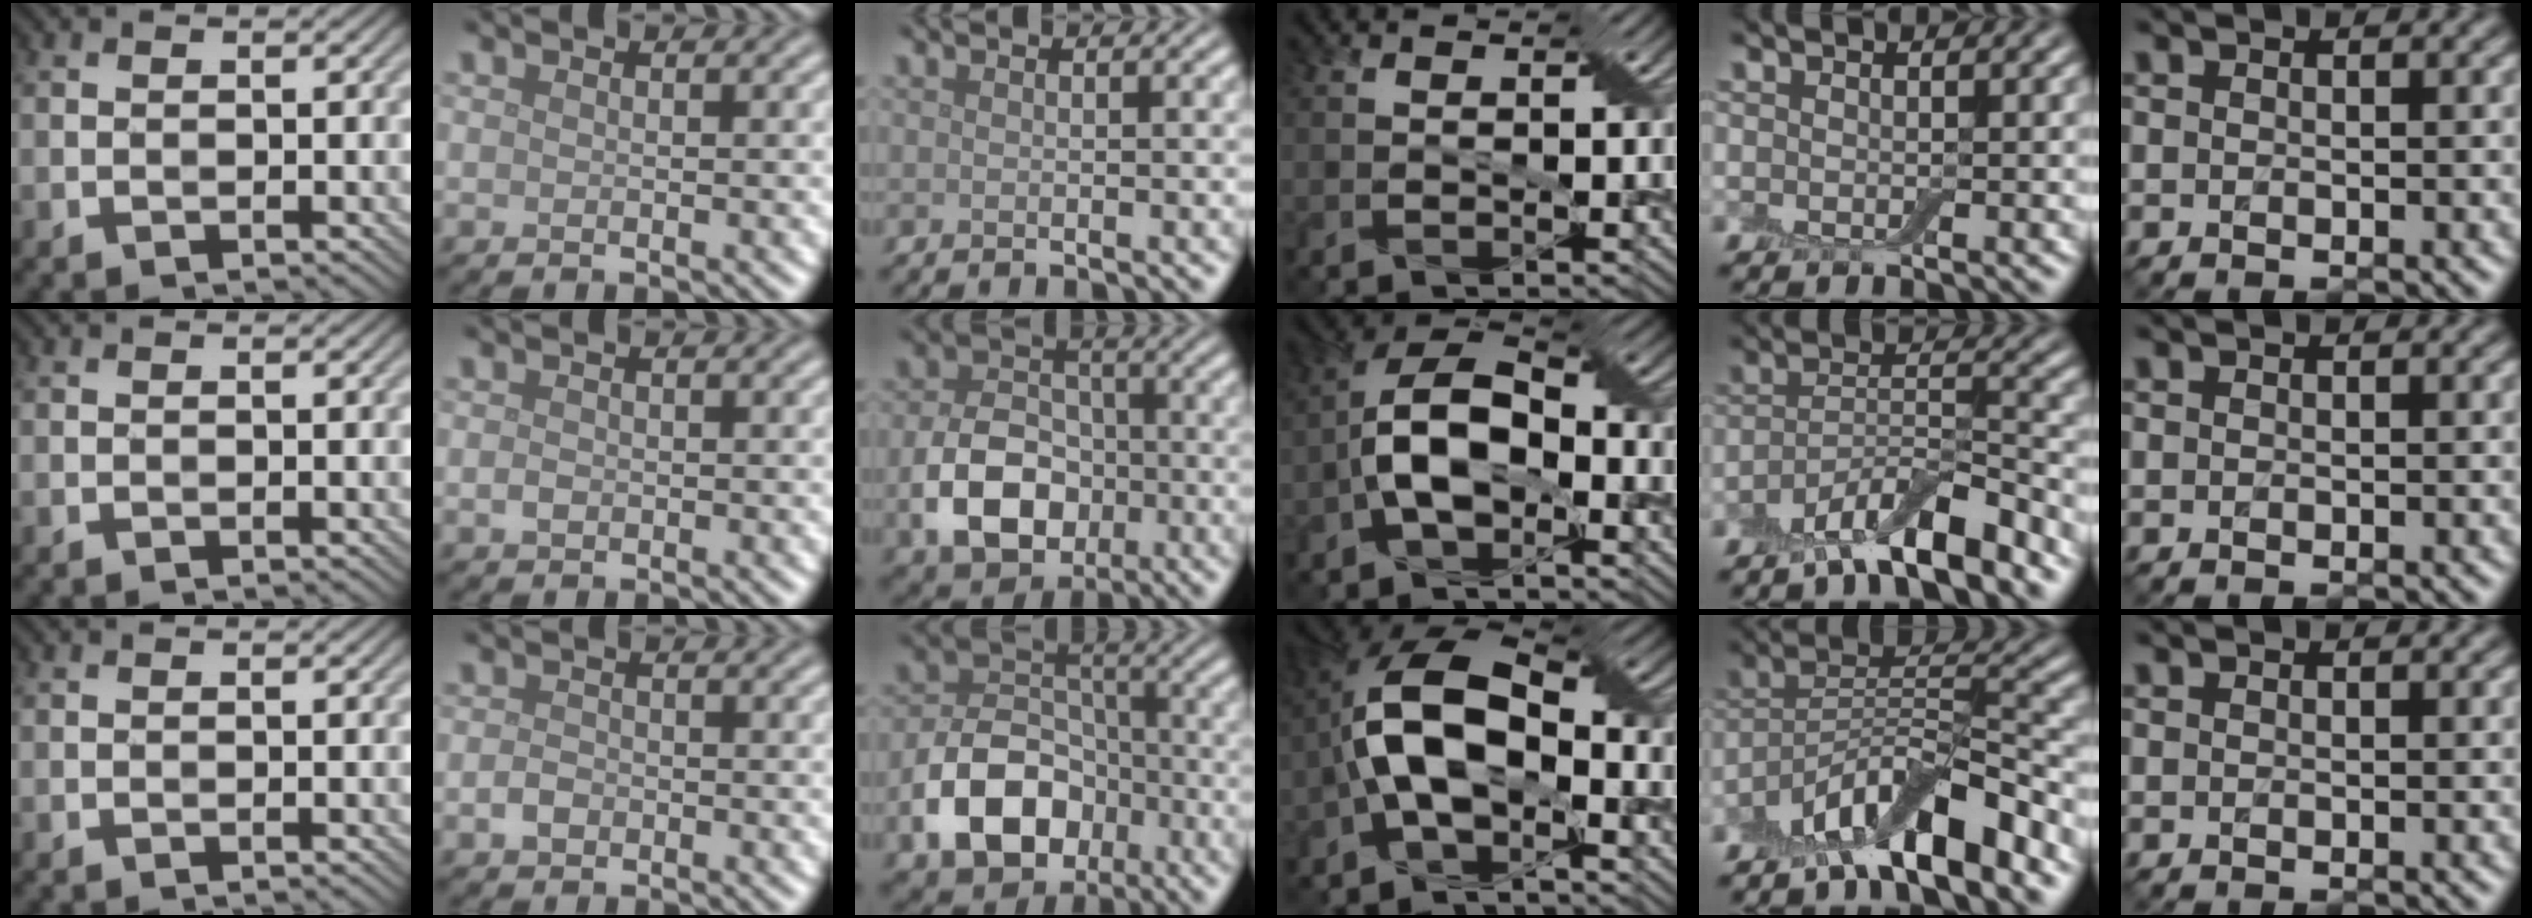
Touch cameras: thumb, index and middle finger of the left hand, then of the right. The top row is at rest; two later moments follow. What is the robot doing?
{"motion": "fold", "object": "apron"}